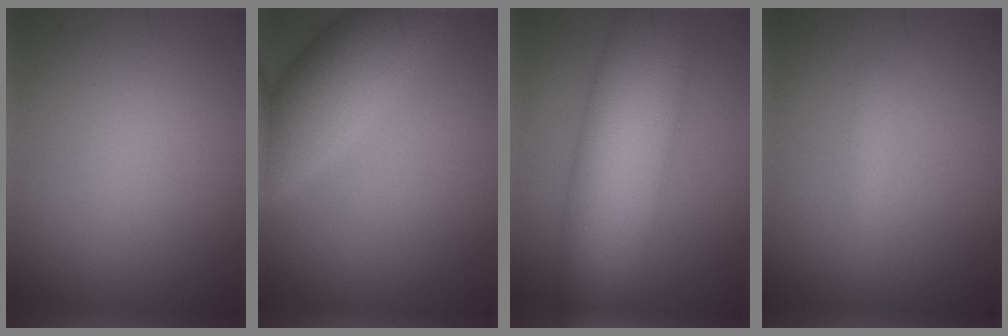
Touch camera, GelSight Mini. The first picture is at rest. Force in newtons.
{"total": 7.3, "press": 7.3, "slide": 0.2}
{"total": 10.7, "press": 10.7, "slide": 0.1}
{"total": 1.1, "press": 1.1, "slide": 0.1}